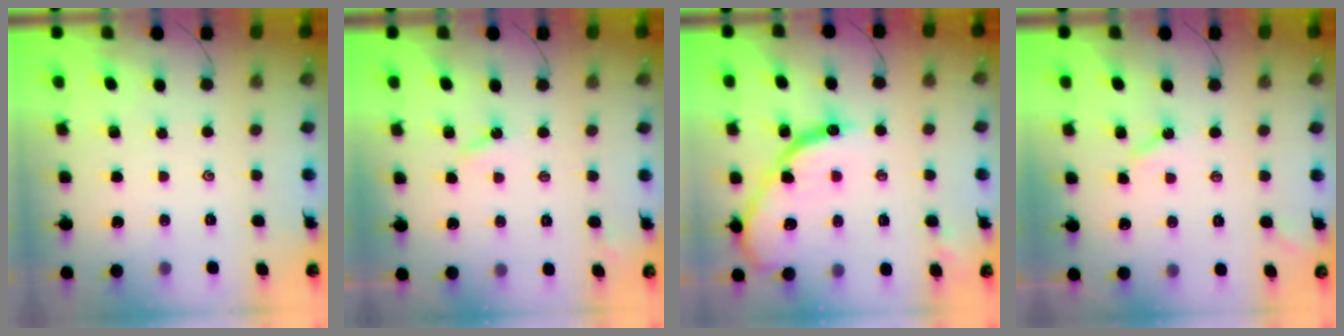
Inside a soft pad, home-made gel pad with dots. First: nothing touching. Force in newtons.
{"total": 2.9, "press": 2.8, "slide": 0.3}
{"total": 16.3, "press": 16.3, "slide": 1.6}
{"total": 3.5, "press": 3.5, "slide": 0.3}